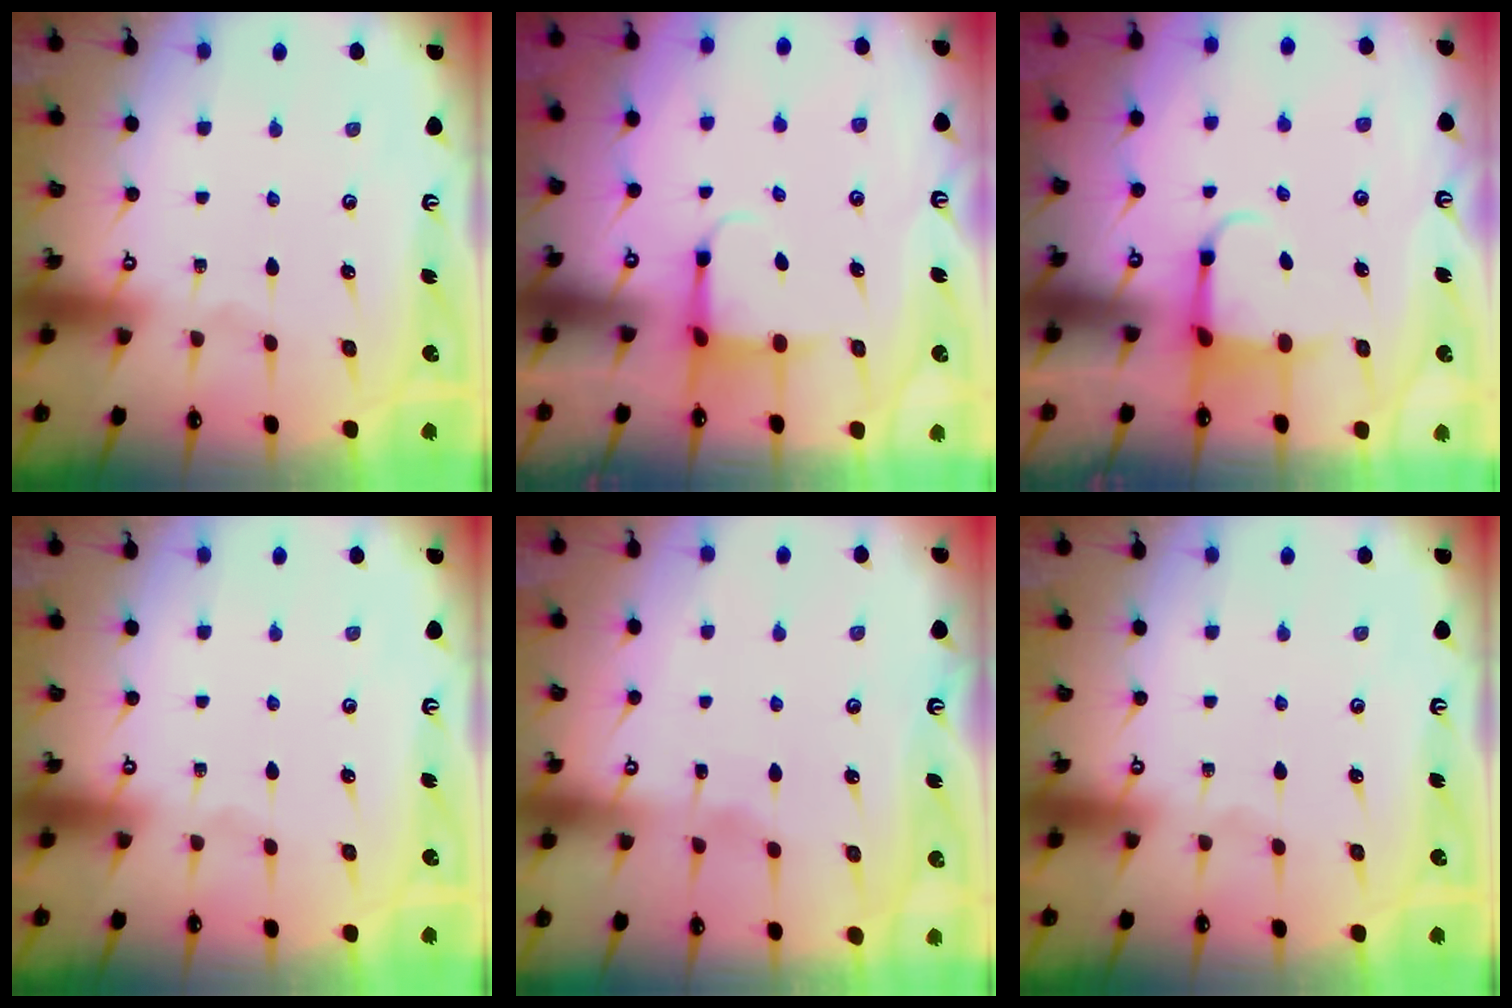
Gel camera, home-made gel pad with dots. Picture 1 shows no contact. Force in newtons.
{"total": 3.8, "press": 3.6, "slide": 1.3}
{"total": 3.7, "press": 3.6, "slide": 0.9}
{"total": 0.0}
{"total": 3.1, "press": 3.1, "slide": 0.3}
{"total": 0.0}